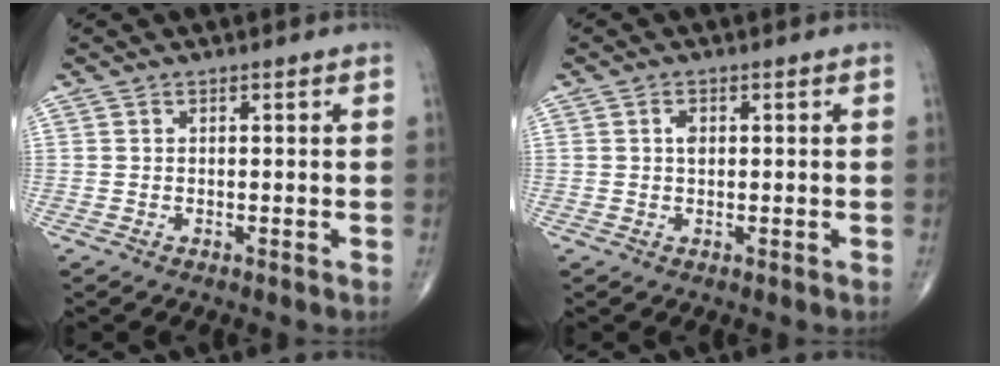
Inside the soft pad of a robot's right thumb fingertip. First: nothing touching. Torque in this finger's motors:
{"motor_torque": [0.64, 0.49, 0.19, -0.24, 0.00]}